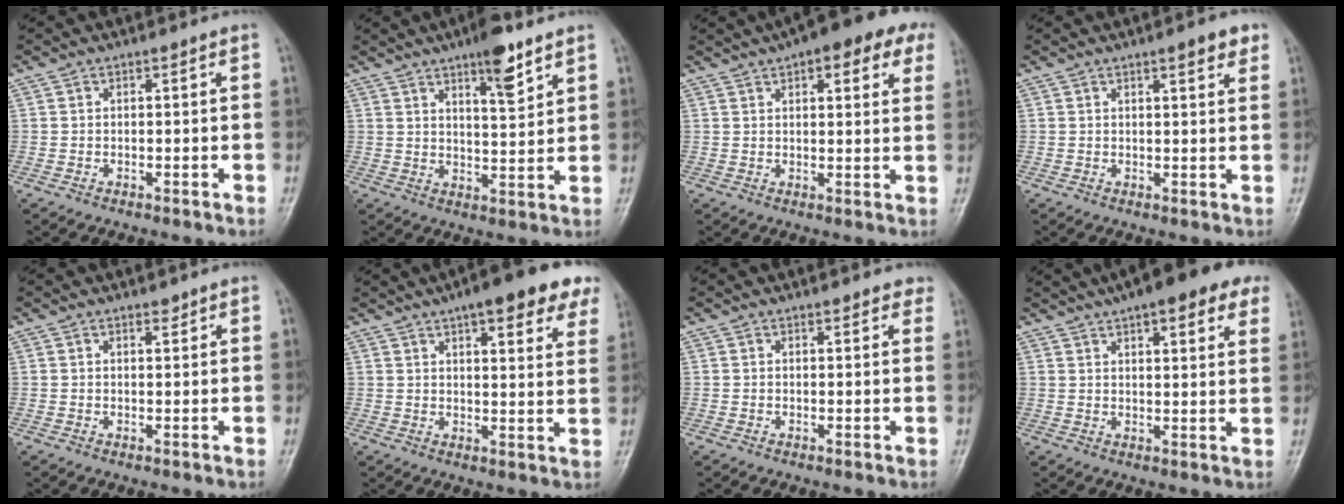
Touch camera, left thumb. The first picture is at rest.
{"total": 8.1, "force": [5.3, 2.1, 5.8], "torque": [-0.079, -0.032, 0.082]}
{"total": 14.2, "force": [7.8, 5.2, 10.7], "torque": [-0.113, 0.005, 0.093]}
{"total": 4.0, "force": [2.5, 1.0, 3.0], "torque": [-0.032, -0.011, 0.031]}
{"total": 1.1, "force": [0.9, 0.4, 0.4], "torque": [-0.003, -0.007, 0.012]}
{"total": 15.8, "force": [10.0, 4.7, 11.4], "torque": [-0.125, -0.022, 0.122]}
{"total": 2.9, "force": [2.4, 1.2, 0.9], "torque": [0.012, -0.006, 0.018]}
{"total": 15.4, "force": [9.6, 4.8, 11.1], "torque": [-0.133, 0.000, 0.120]}